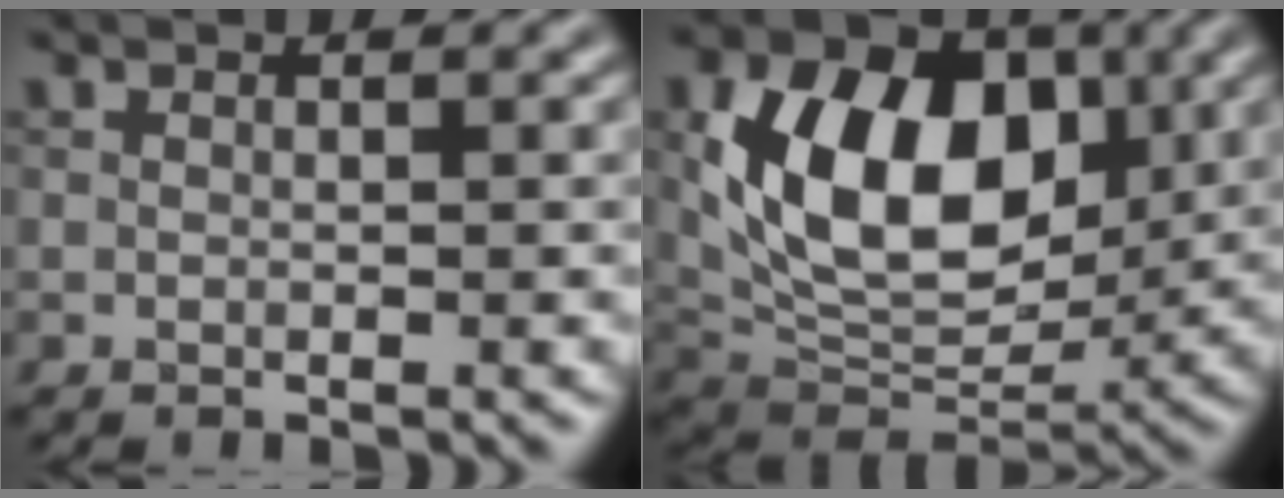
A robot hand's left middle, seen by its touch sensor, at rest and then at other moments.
{"total": 11.1, "force": [2.3, 7.4, 7.9], "torque": [-0.142, -0.004, 0.039]}